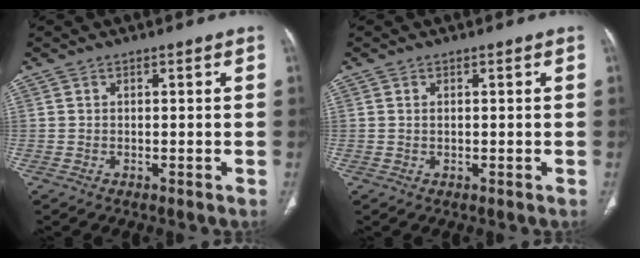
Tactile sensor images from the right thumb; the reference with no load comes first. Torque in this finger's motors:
{"motor_torque": [-0.35, 0.13, 0.10, 0.27, -0.04]}